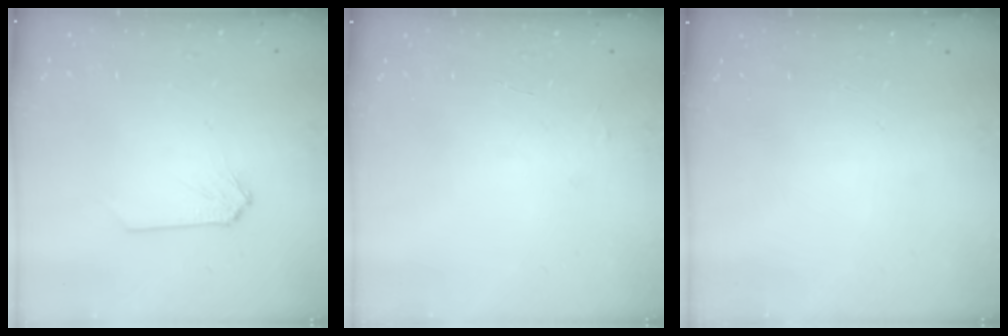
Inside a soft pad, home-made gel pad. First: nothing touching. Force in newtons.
{"total": 3.8, "press": 3.8, "slide": 0.4}
{"total": 0.0}